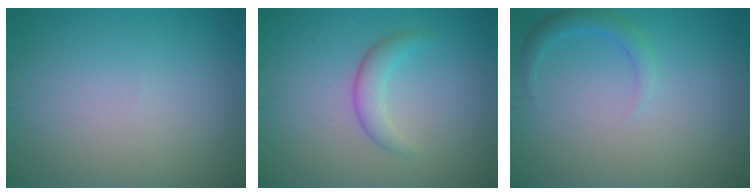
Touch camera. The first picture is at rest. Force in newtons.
{"total": 2.2, "press": 2.2, "slide": 0.1}
{"total": 1.6, "press": 1.6, "slide": 0.1}